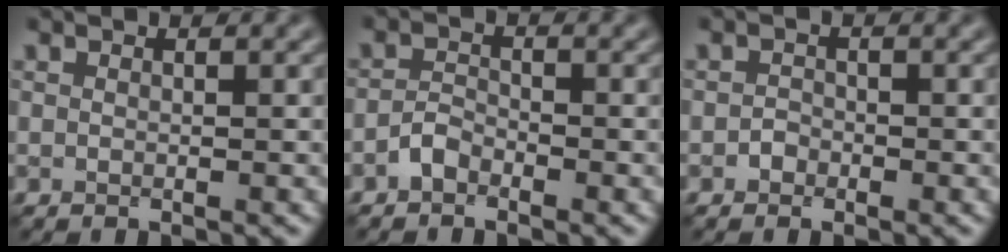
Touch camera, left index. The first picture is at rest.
{"total": 1.5, "force": [-1.2, 0.7, 0.6], "torque": [-0.009, 0.007, -0.027]}
{"total": 0.9, "force": [-0.5, 0.7, 0.2], "torque": [0.000, 0.001, -0.009]}